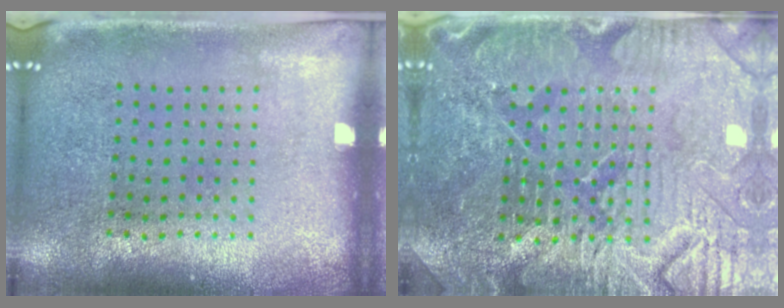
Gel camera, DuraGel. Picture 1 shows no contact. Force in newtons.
{"total": 4.7, "press": 4.6, "slide": 1.0}